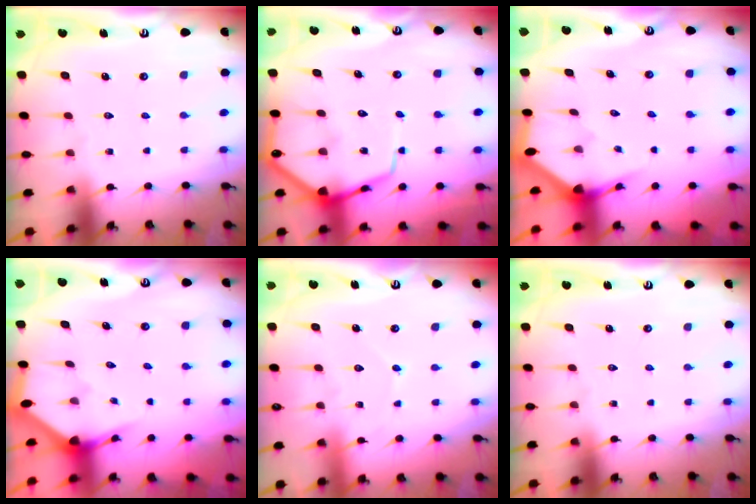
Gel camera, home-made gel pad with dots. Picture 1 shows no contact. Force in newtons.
{"total": 10.3, "press": 10.2, "slide": 0.9}
{"total": 3.0, "press": 3.0, "slide": 0.2}
{"total": 2.9, "press": 2.9, "slide": 0.2}
{"total": 4.4, "press": 4.4, "slide": 0.4}
{"total": 0.0}